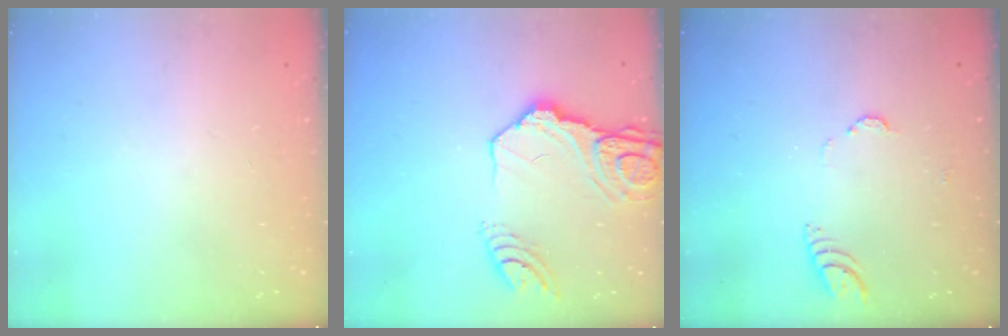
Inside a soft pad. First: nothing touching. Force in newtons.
{"total": 14.8, "press": 14.8, "slide": 0.9}
{"total": 3.8, "press": 3.7, "slide": 0.3}